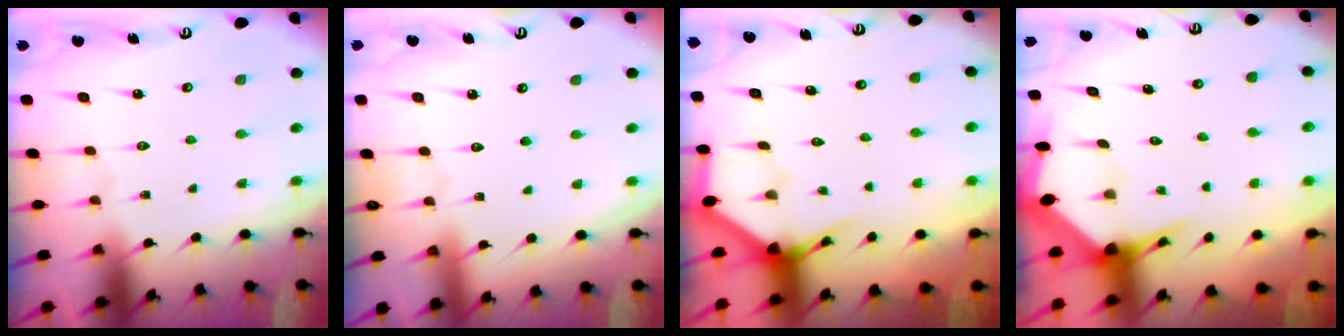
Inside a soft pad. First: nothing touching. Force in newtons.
{"total": 2.6, "press": 2.6, "slide": 0.2}
{"total": 3.5, "press": 3.5, "slide": 0.2}
{"total": 4.4, "press": 4.4, "slide": 0.6}